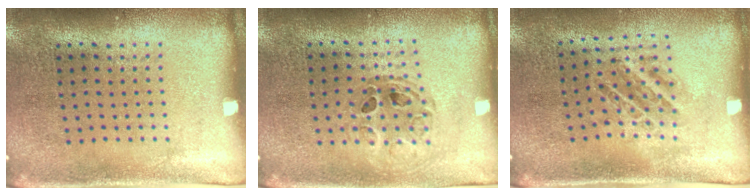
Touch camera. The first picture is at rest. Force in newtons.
{"total": 0.8, "press": 0.8, "slide": 0.2}
{"total": 1.0, "press": 1.0, "slide": 0.1}